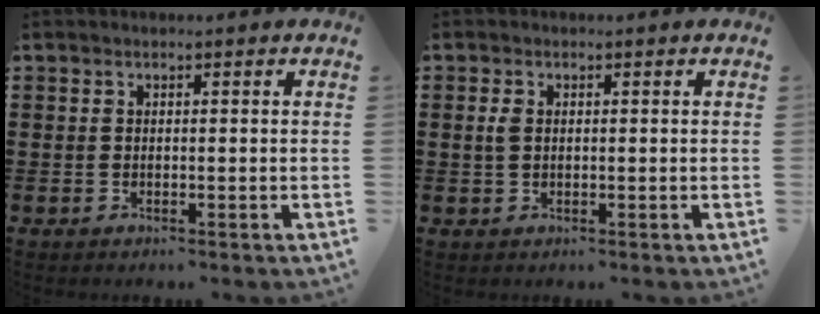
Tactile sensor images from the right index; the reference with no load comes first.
{"total": 1.8, "force": [0.3, 1.1, 1.4], "torque": [-0.039, 0.003, 0.002]}